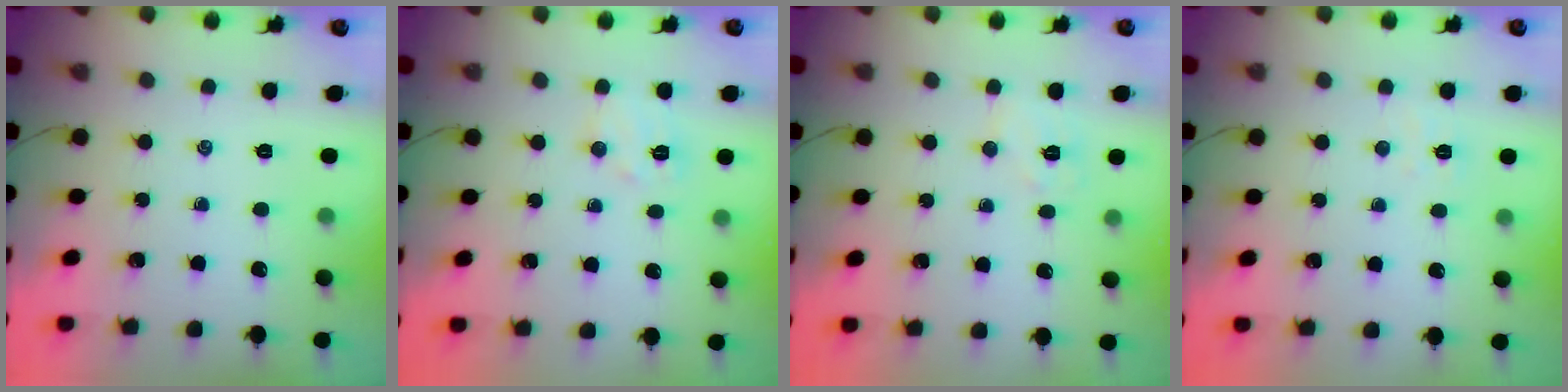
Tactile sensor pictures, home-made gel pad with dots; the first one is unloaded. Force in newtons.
{"total": 6.0, "press": 5.9, "slide": 1.1}
{"total": 6.6, "press": 6.4, "slide": 1.2}
{"total": 2.5, "press": 2.4, "slide": 0.7}